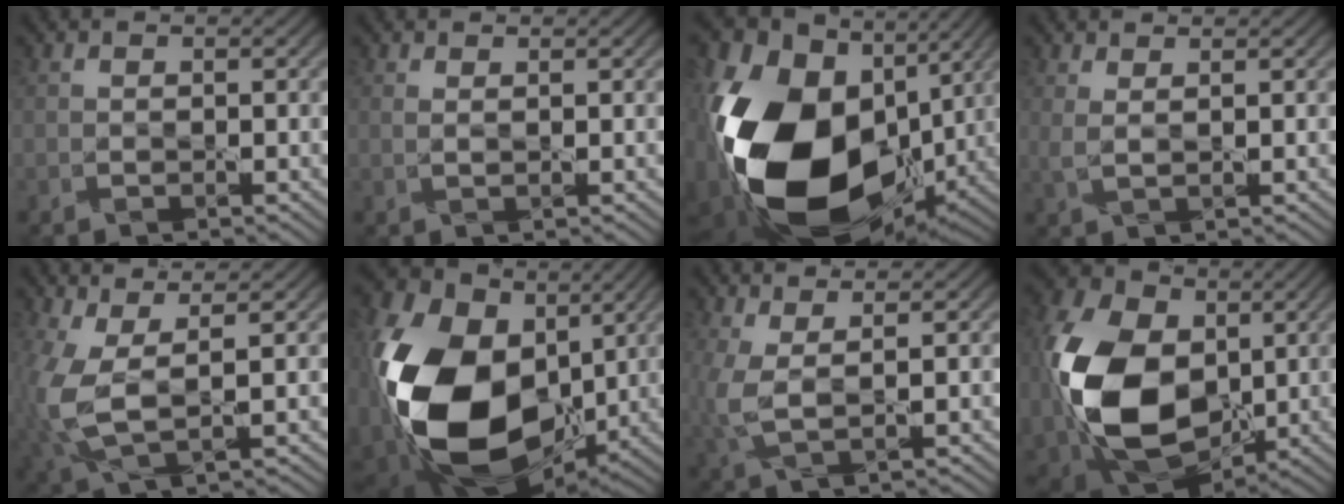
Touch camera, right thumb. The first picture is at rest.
{"total": 0.9, "force": [0.6, 0.2, 0.7], "torque": [-0.018, 0.003, 0.010]}
{"total": 22.0, "force": [-1.8, 15.3, 15.7], "torque": [-0.392, -0.036, -0.020]}
{"total": 2.3, "force": [1.4, 0.6, 1.7], "torque": [-0.035, 0.001, 0.028]}
{"total": 8.3, "force": [0.3, 3.9, 7.4], "torque": [-0.192, -0.007, 0.008]}
{"total": 19.6, "force": [-0.8, 13.4, 14.3], "torque": [-0.339, -0.023, -0.017]}
{"total": 4.8, "force": [1.3, 1.8, 4.3], "torque": [-0.117, 0.000, 0.023]}
{"total": 17.6, "force": [-0.7, 11.9, 12.9], "torque": [-0.315, -0.010, -0.025]}